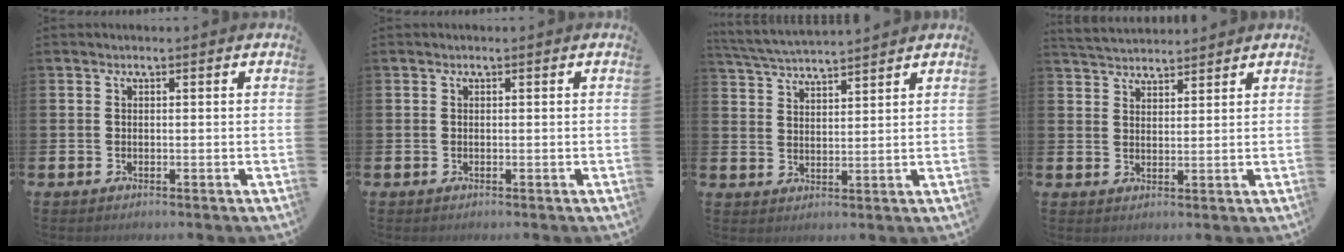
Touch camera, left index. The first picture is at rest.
{"total": 0.0}
{"total": 4.3, "force": [4.3, 0.0, 0.5], "torque": [-0.027, -0.023, 0.075]}
{"total": 3.8, "force": [3.8, 0.7, 0.0], "torque": [-0.006, -0.019, 0.068]}